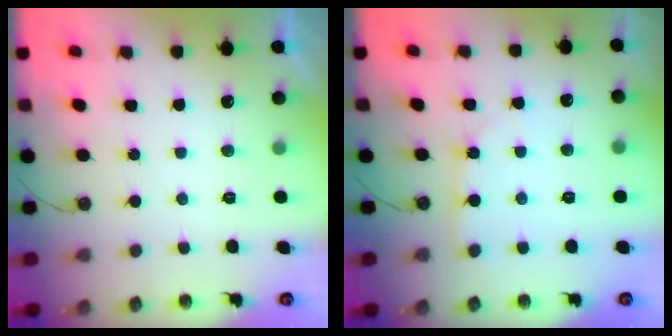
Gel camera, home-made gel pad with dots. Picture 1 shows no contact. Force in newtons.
{"total": 2.5, "press": 2.5, "slide": 0.3}